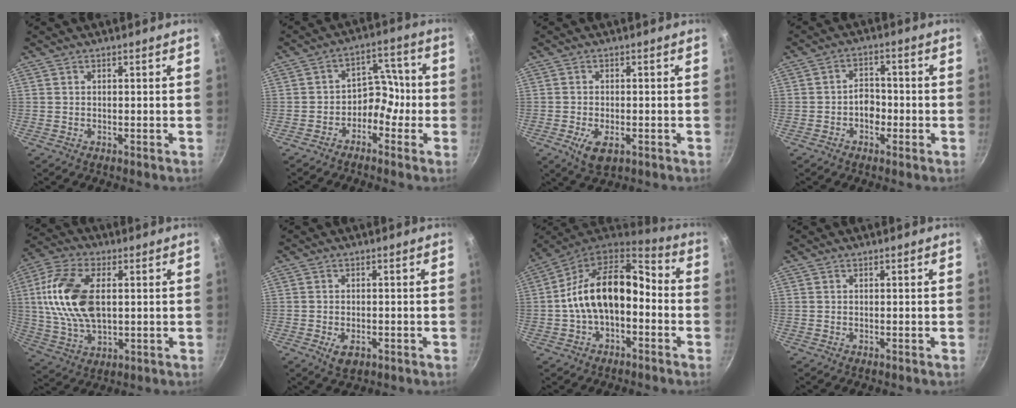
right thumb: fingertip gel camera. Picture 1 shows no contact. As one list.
[{"total": 6.9, "force": [-2.7, 5.1, 3.7], "torque": [-0.006, 0.050, -0.053]}, {"total": 5.3, "force": [-2.0, 2.8, 4.1], "torque": [-0.069, -0.002, -0.030]}, {"total": 4.3, "force": [-1.4, 3.1, 2.6], "torque": [-0.014, 0.019, -0.025]}, {"total": 16.3, "force": [2.3, 9.2, 13.2], "torque": [-0.250, 0.002, 0.040]}, {"total": 3.7, "force": [-1.4, 2.2, 2.6], "torque": [-0.041, 0.003, -0.018]}, {"total": 17.6, "force": [-2.1, 10.8, 13.8], "torque": [-0.214, 0.057, -0.049]}, {"total": 0.0}]